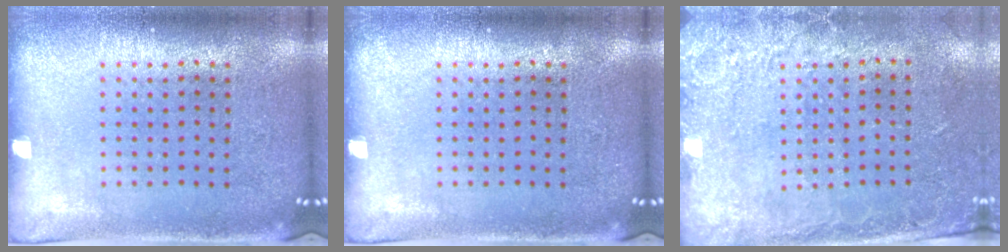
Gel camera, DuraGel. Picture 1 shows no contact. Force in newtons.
{"total": 0.0}
{"total": 2.6, "press": 2.0, "slide": 1.7}